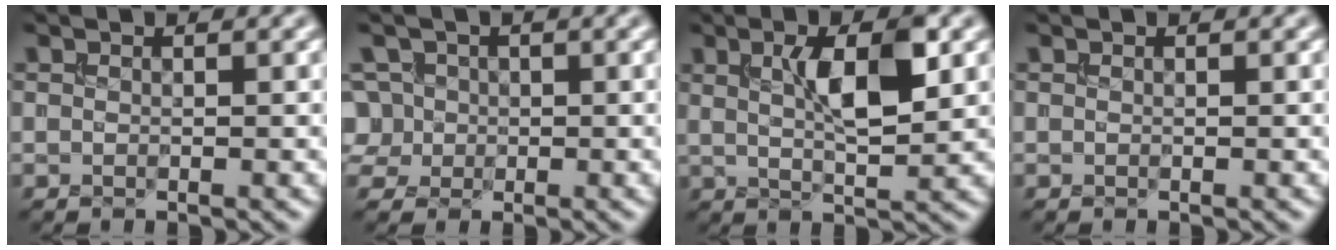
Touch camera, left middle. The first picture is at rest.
{"total": 3.8, "force": [-0.1, 3.5, 1.4], "torque": [-0.025, 0.031, -0.012]}
{"total": 5.2, "force": [1.6, 1.3, 4.8], "torque": [-0.089, 0.004, 0.027]}
{"total": 0.0}